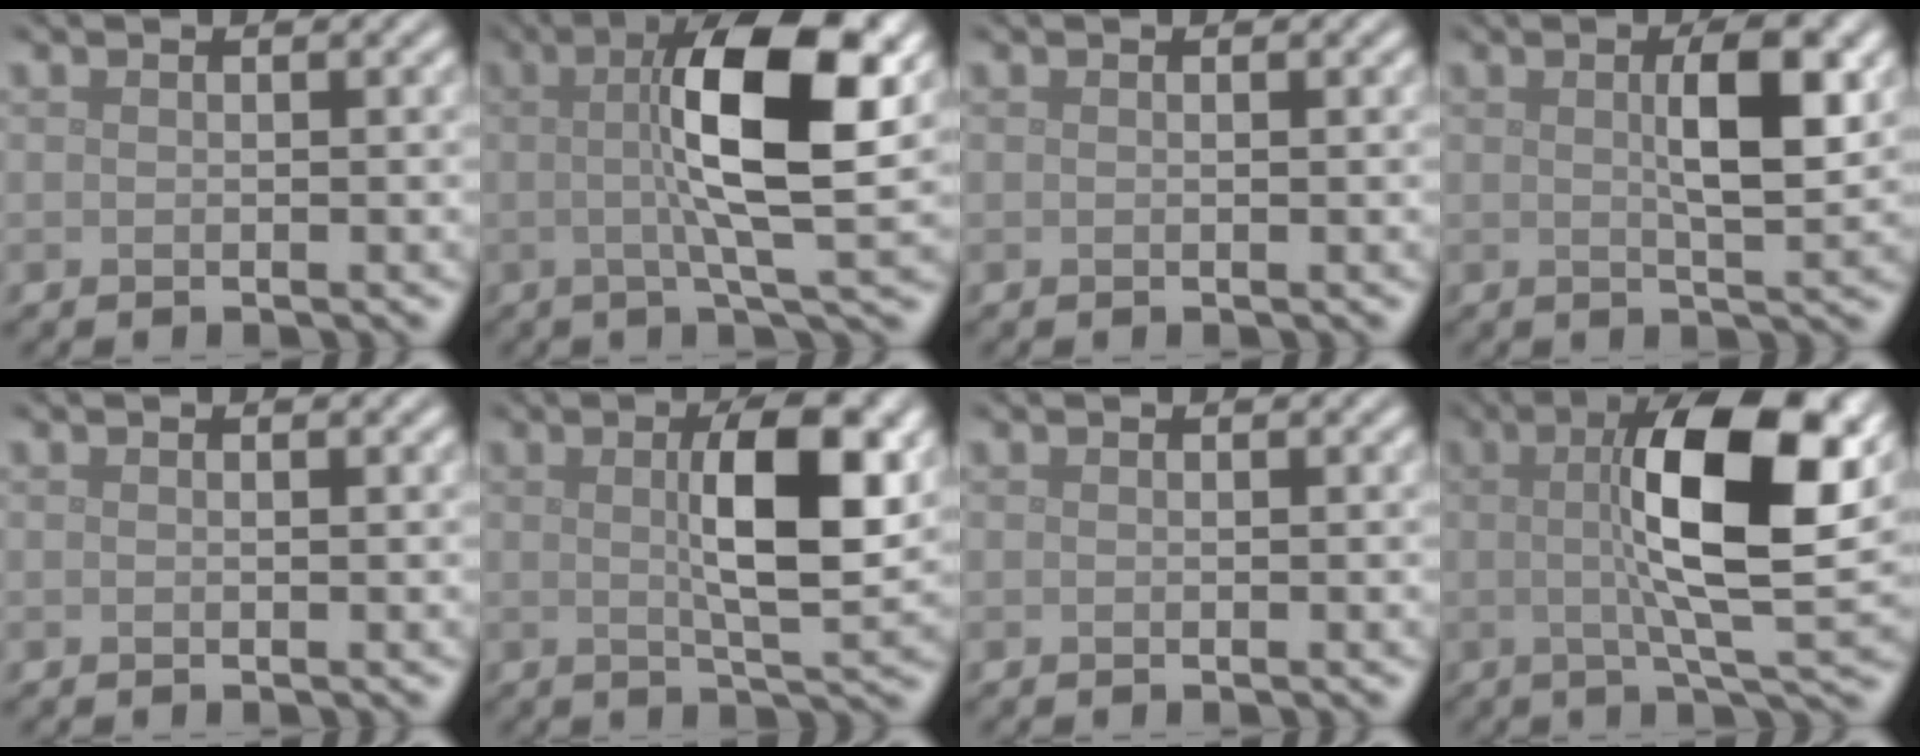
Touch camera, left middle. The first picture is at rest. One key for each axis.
{"total": 10.3, "fx": 1.4, "fy": 2.5, "fz": 9.9, "tx": -0.144, "ty": 0.011, "tz": 0.020}
{"total": 0.0}
{"total": 4.9, "fx": 1.0, "fy": 1.2, "fz": 4.6, "tx": -0.074, "ty": 0.005, "tz": 0.018}
{"total": 0.0}
{"total": 7.3, "fx": 1.2, "fy": 2.0, "fz": 7.0, "tx": -0.103, "ty": 0.004, "tz": 0.020}
{"total": 0.0}
{"total": 11.5, "fx": 1.9, "fy": 3.0, "fz": 11.0, "tx": -0.168, "ty": 0.007, "tz": 0.033}